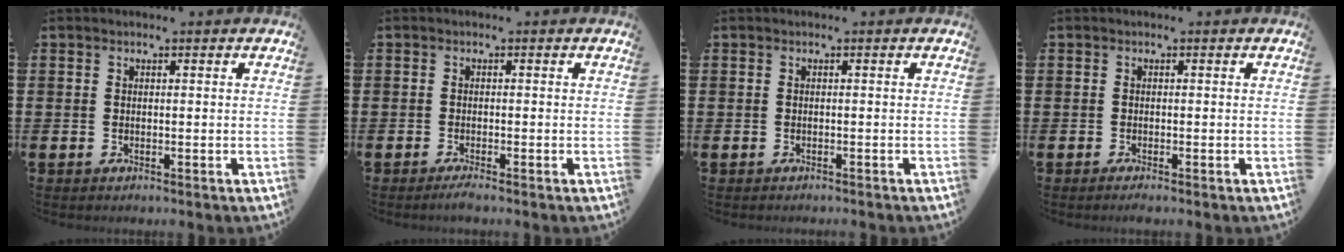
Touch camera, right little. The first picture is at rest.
{"total": 1.0, "force": [-0.7, 0.0, 0.7], "torque": [-0.011, -0.001, -0.014]}
{"total": 0.0}
{"total": 0.6, "force": [-0.4, 0.0, 0.4], "torque": [-0.007, -0.002, -0.007]}